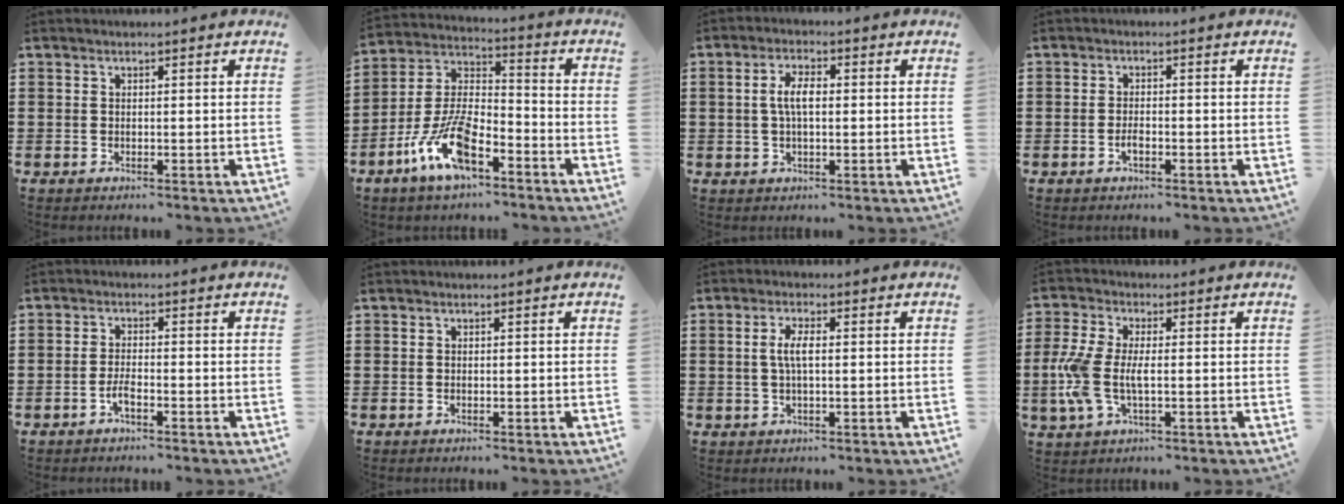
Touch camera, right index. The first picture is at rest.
{"total": 11.2, "force": [-6.7, 4.6, 7.7], "torque": [-0.179, 0.005, -0.132]}
{"total": 4.2, "force": [0.2, 1.7, 3.8], "torque": [-0.081, 0.004, -0.001]}
{"total": 1.7, "force": [-0.9, 0.6, 1.3], "torque": [-0.025, 0.000, -0.016]}
{"total": 2.2, "force": [-1.4, 0.6, 1.5], "torque": [-0.035, 0.000, -0.030]}
{"total": 0.0}
{"total": 3.5, "force": [0.1, 1.1, 3.3], "torque": [-0.069, 0.001, -0.002]}
{"total": 7.3, "force": [-0.9, 3.6, 6.2], "torque": [-0.159, -0.008, -0.026]}